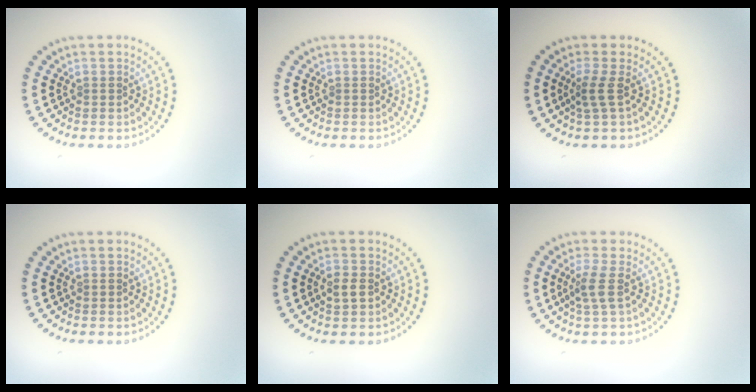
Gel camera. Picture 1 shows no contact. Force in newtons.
{"total": 0.0}
{"total": 1.8, "press": 1.2, "slide": 1.3}
{"total": 0.0}
{"total": 1.3, "press": 1.3, "slide": 0.1}
{"total": 2.0, "press": 1.6, "slide": 1.3}